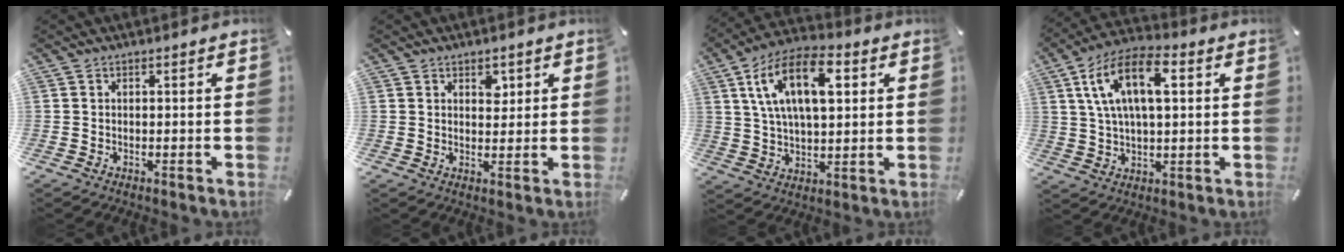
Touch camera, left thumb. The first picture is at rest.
{"total": 3.1, "force": [1.7, 2.2, 1.5], "torque": [0.009, -0.013, 0.022]}
{"total": 15.5, "force": [5.4, 8.2, 12.0], "torque": [-0.225, 0.001, 0.088]}
{"total": 13.5, "force": [4.3, 6.9, 10.7], "torque": [-0.214, 0.006, 0.072]}